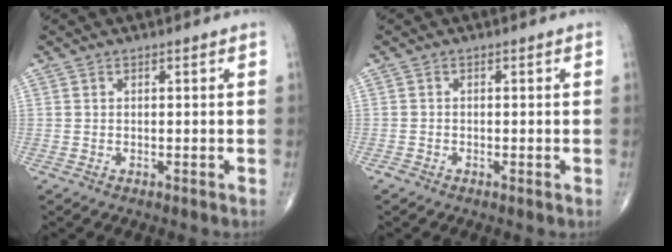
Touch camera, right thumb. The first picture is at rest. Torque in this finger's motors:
{"motor_torque": [0.57, 0.43, -0.08, -0.22, -0.02]}